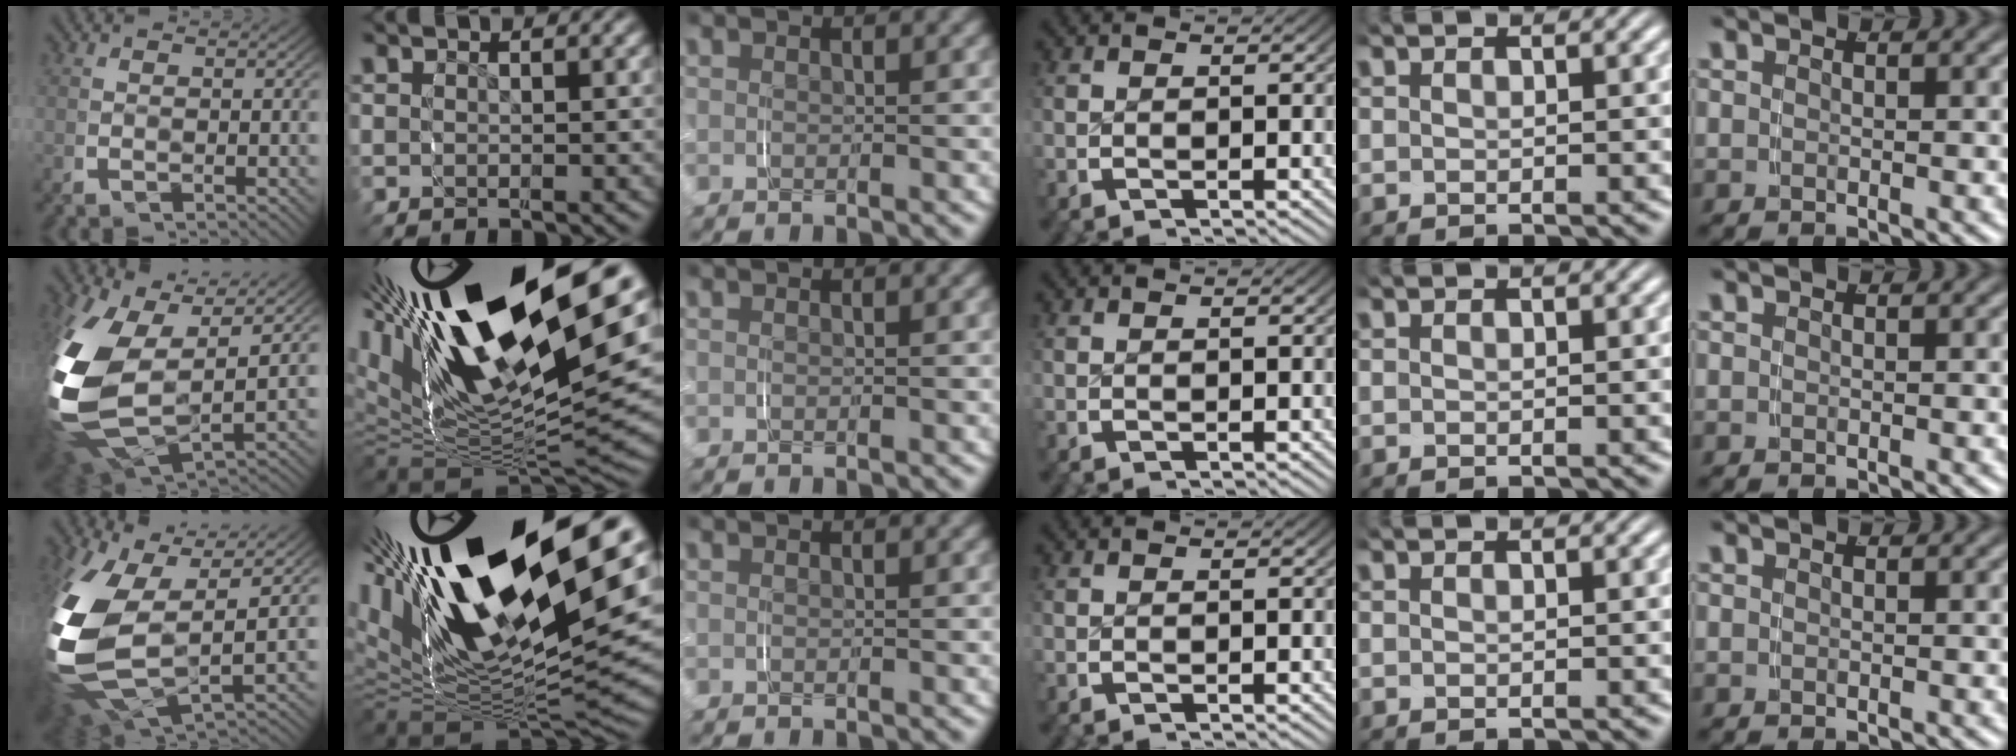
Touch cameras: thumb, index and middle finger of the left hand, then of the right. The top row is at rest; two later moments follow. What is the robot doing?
{"motion": "grasp_and_lifting", "object": "knife"}